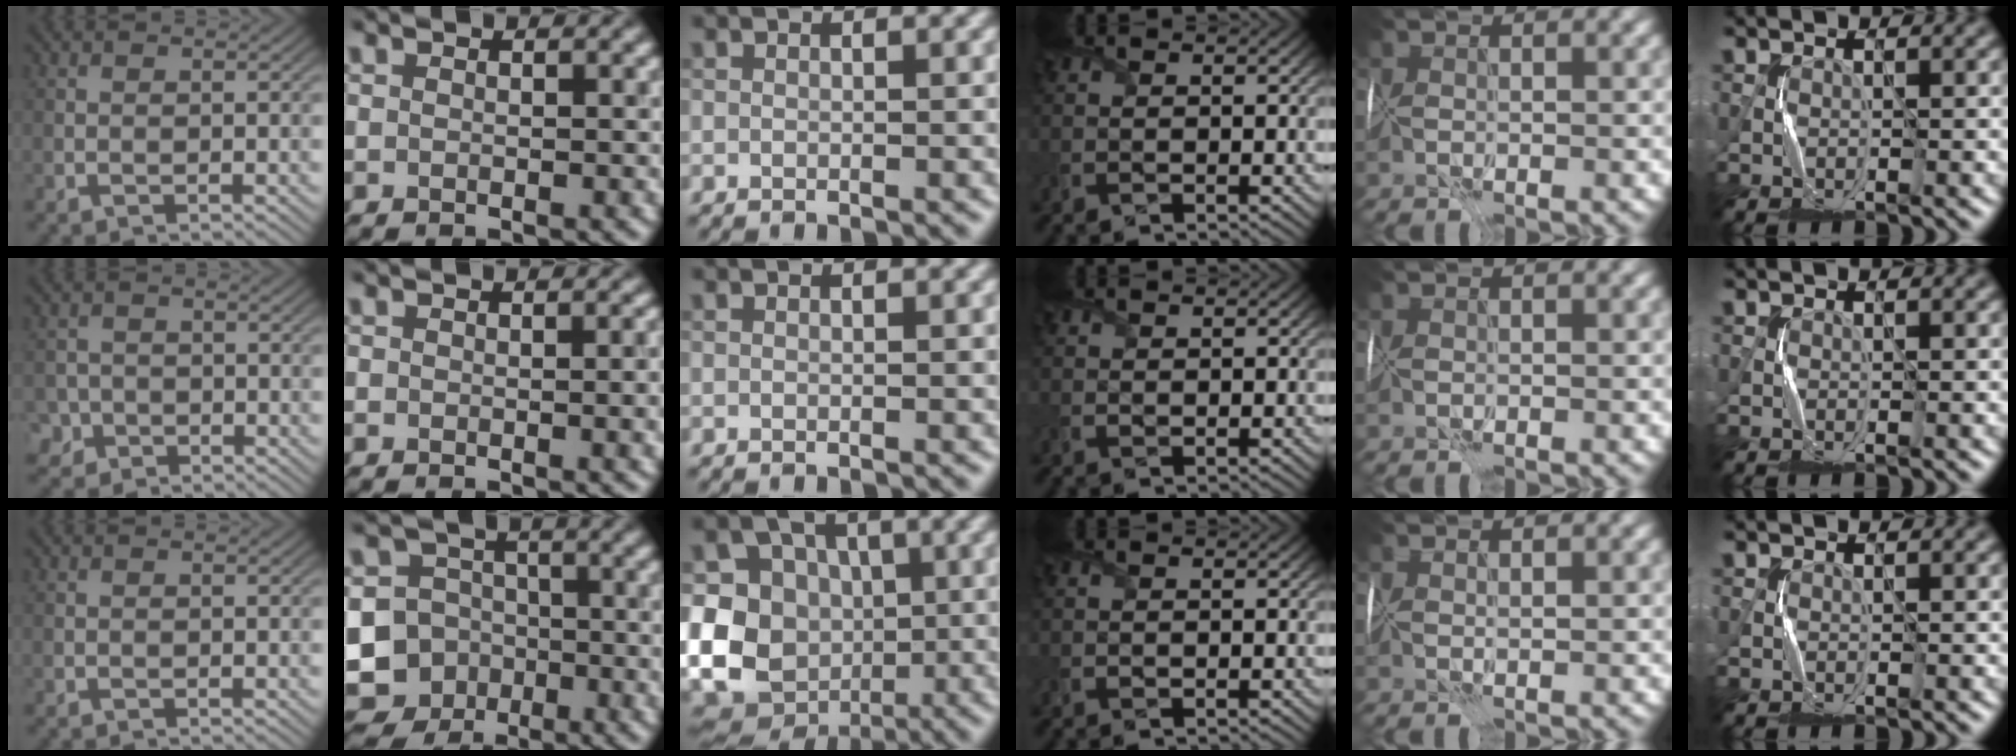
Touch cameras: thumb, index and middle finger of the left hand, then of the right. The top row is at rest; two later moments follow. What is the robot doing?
{"motion": "wrap", "object": "cellophane"}